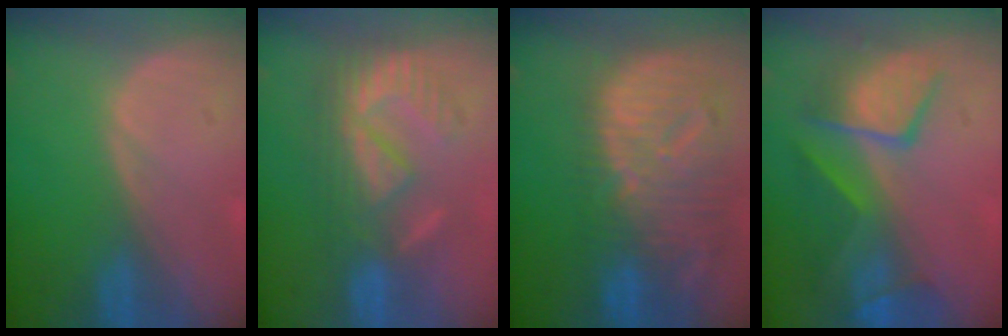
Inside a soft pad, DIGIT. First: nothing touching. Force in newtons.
{"total": 9.4, "press": 8.2, "slide": 4.7}
{"total": 12.5, "press": 10.9, "slide": 6.2}
{"total": 10.0, "press": 8.6, "slide": 5.1}